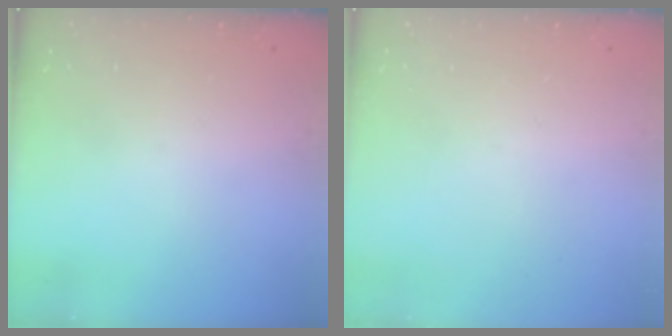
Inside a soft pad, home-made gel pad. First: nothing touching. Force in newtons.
{"total": 0.0}